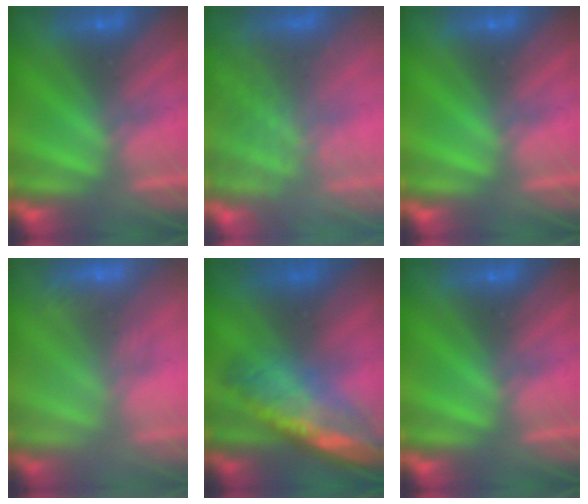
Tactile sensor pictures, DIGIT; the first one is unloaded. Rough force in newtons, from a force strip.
{"total": 9.2}
{"total": 0.0}
{"total": 2.4}
{"total": 8.0}
{"total": 0.0}